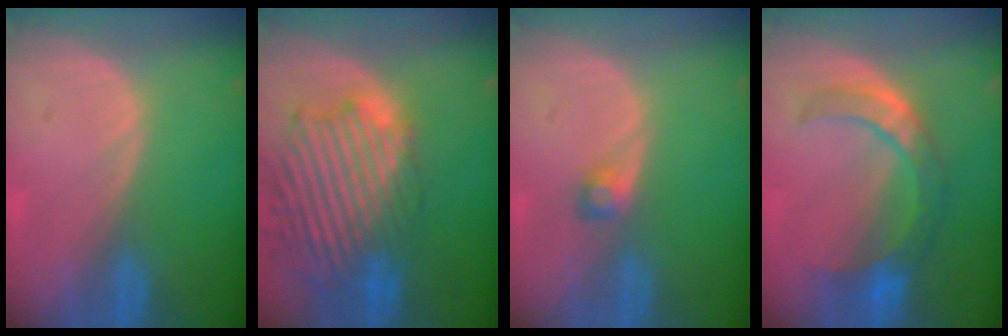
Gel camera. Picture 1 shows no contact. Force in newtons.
{"total": 13.9, "press": 11.9, "slide": 7.2}
{"total": 1.8, "press": 1.7, "slide": 0.3}
{"total": 7.2, "press": 7.0, "slide": 1.6}